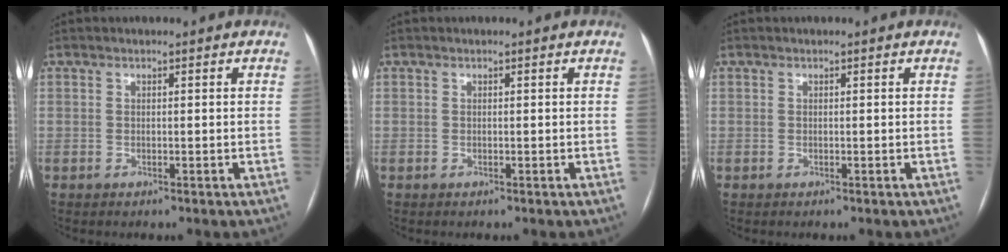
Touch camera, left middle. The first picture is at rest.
{"total": 0.0}
{"total": 0.0}